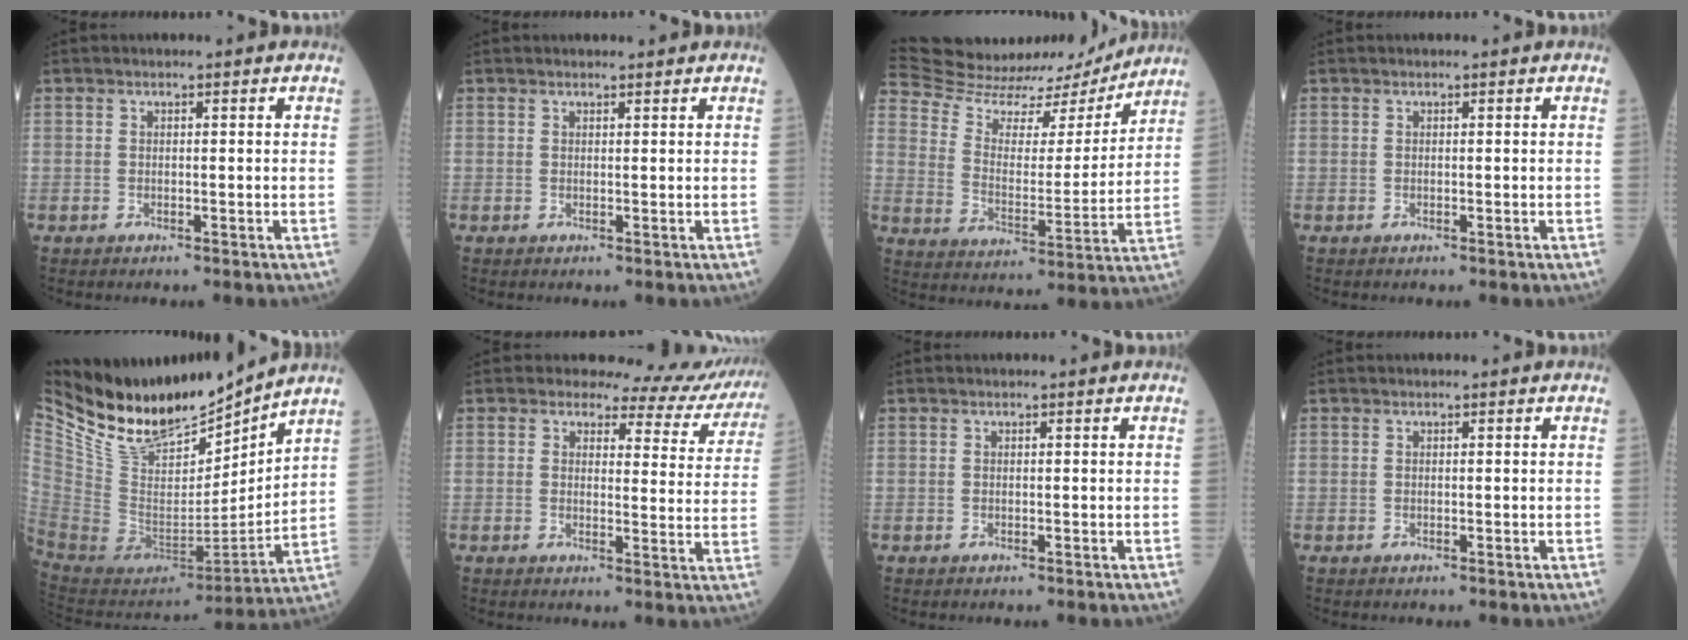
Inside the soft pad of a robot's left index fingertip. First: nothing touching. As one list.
[{"total": 1.6, "force": [1.5, 0.3, 0.4], "torque": [-0.010, 0.009, 0.022]}, {"total": 22.1, "force": [21.0, 4.9, 5.0], "torque": [-0.092, -0.022, 0.313]}, {"total": 0.0}, {"total": 20.3, "force": [17.7, 5.0, 8.6], "torque": [-0.169, -0.021, 0.326]}, {"total": 9.9, "force": [9.6, 2.5, 0.4], "torque": [0.017, -0.038, 0.086]}, {"total": 0.0}, {"total": 0.0}]